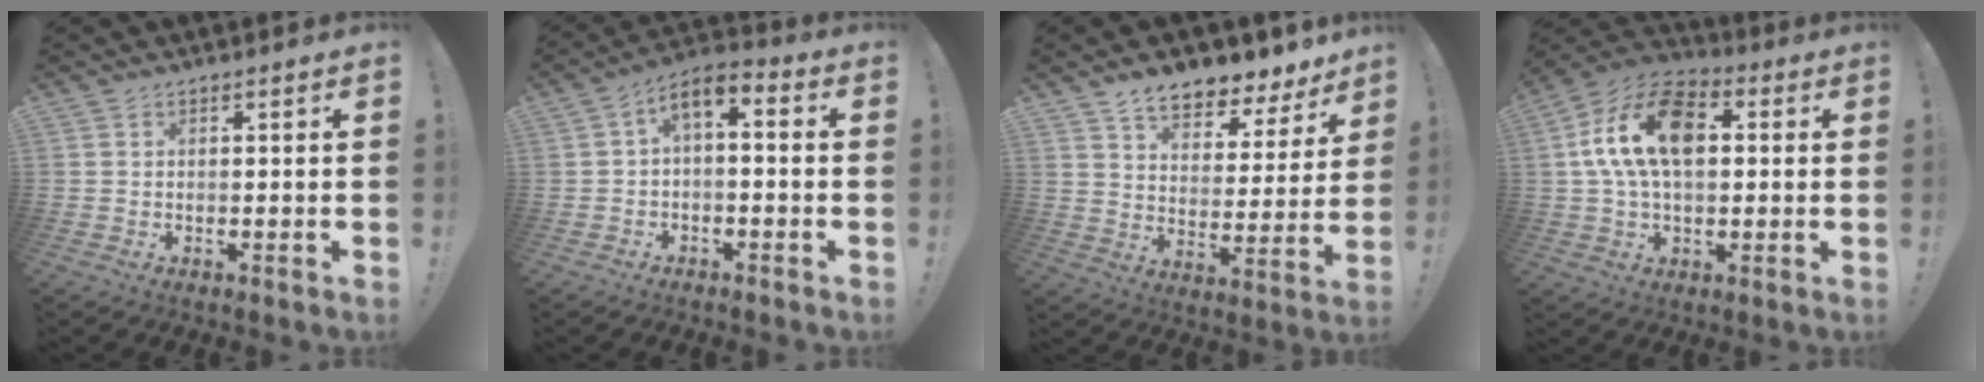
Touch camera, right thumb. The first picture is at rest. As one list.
[{"total": 4.2, "force": [-0.1, 2.1, 3.6], "torque": [-0.057, -0.001, 0.000]}, {"total": 9.1, "force": [7.8, 3.2, 3.4], "torque": [-0.051, -0.070, 0.137]}, {"total": 18.0, "force": [3.7, 11.1, 13.7], "torque": [-0.239, 0.009, 0.065]}]